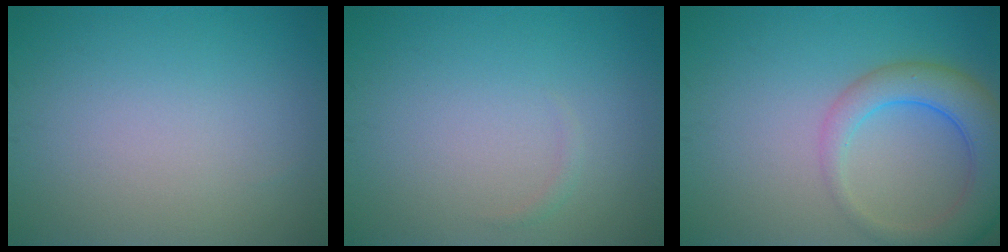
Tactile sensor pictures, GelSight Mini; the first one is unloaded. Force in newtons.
{"total": 0.5, "press": 0.5, "slide": 0.0}
{"total": 5.5, "press": 5.5, "slide": 0.6}